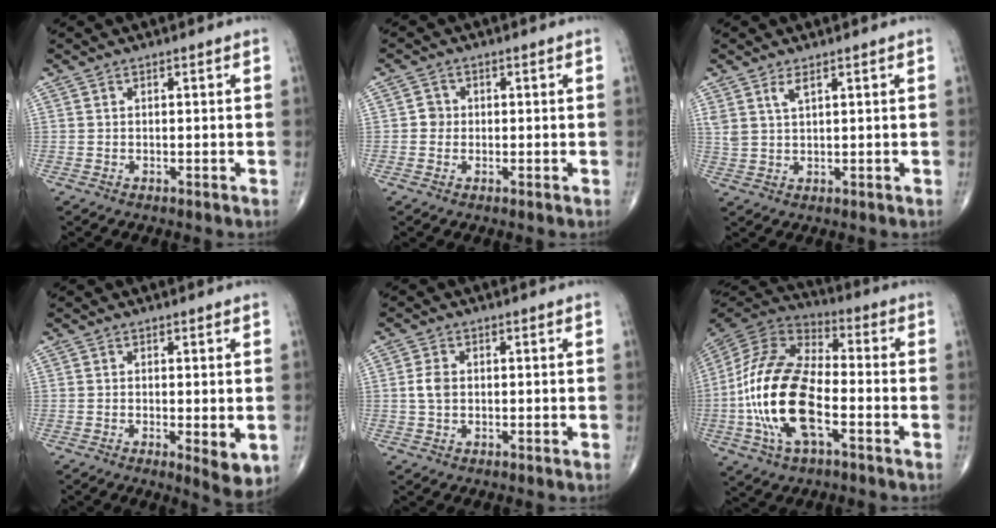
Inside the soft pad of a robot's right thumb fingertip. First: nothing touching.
{"total": 2.0, "force": [-0.2, 1.9, 0.6], "torque": [0.004, 0.007, -0.007]}
{"total": 3.1, "force": [1.8, 1.0, 2.2], "torque": [-0.048, -0.008, 0.042]}
{"total": 5.1, "force": [-1.0, 1.5, 4.8], "torque": [-0.070, -0.016, -0.014]}
{"total": 2.9, "force": [0.1, 2.0, 2.1], "torque": [-0.043, 0.005, -0.001]}
{"total": 20.5, "force": [-4.8, 9.8, 17.4], "torque": [-0.356, 0.024, -0.092]}